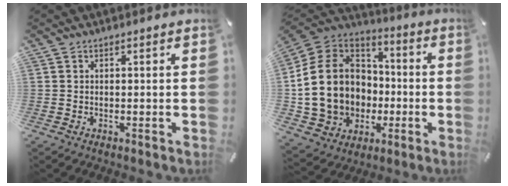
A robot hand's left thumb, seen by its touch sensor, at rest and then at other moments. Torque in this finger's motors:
{"motor_torque": [2.16, 2.85, 2.06, 0.71, 0.35]}